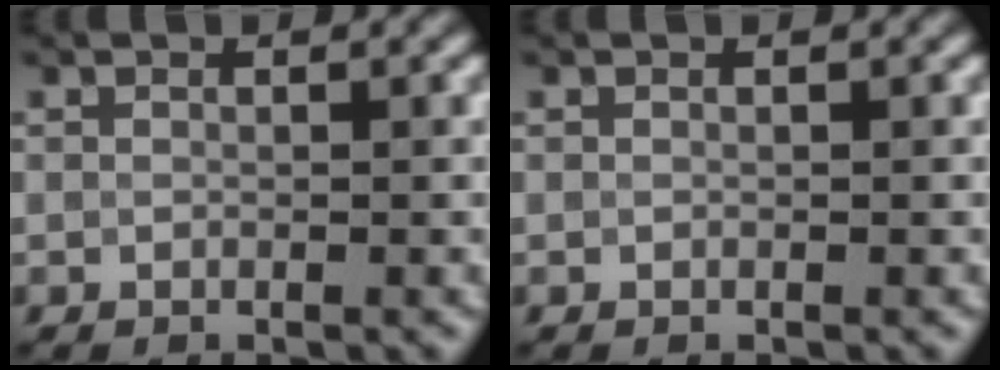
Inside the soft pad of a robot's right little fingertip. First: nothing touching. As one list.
[{"total": 0.0}]